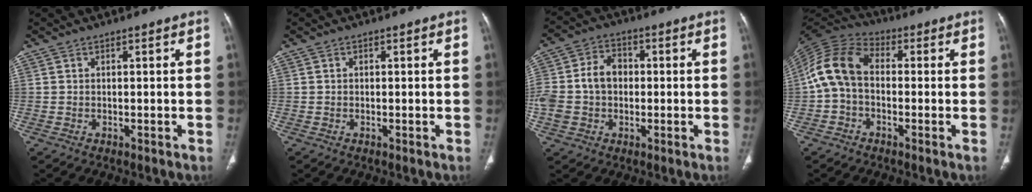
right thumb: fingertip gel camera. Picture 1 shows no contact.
{"total": 0.0}
{"total": 10.7, "force": [-0.3, 8.3, 6.9], "torque": [-0.126, 0.029, -0.010]}
{"total": 10.7, "force": [-0.4, 7.3, 7.7], "torque": [-0.150, 0.030, -0.024]}